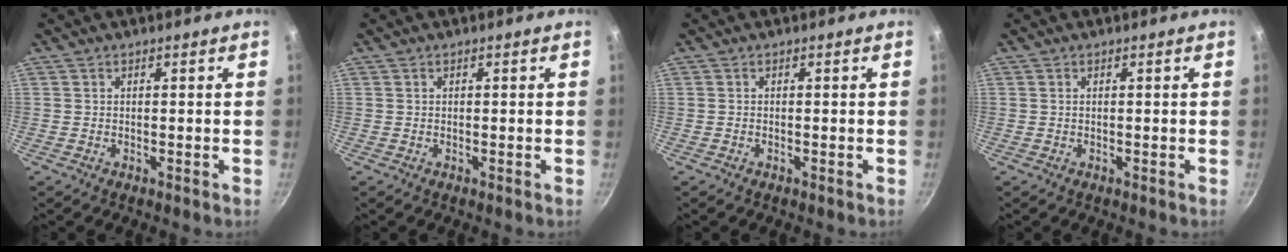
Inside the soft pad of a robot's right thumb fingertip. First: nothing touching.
{"total": 0.0}
{"total": 0.0}
{"total": 0.0}